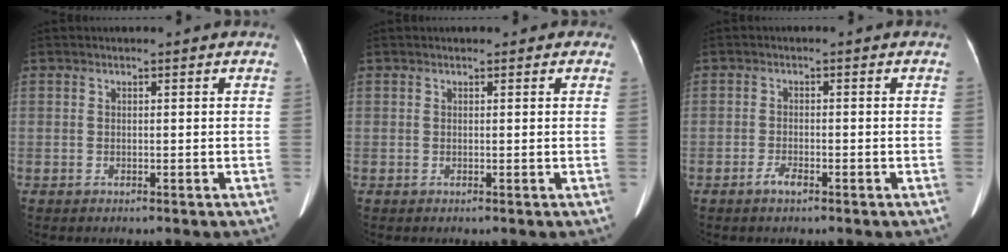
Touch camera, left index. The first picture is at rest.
{"total": 1.1, "force": [0.7, 0.8, 0.3], "torque": [0.004, 0.006, 0.001]}
{"total": 1.9, "force": [-1.3, 0.5, 1.2], "torque": [-0.028, -0.001, -0.024]}